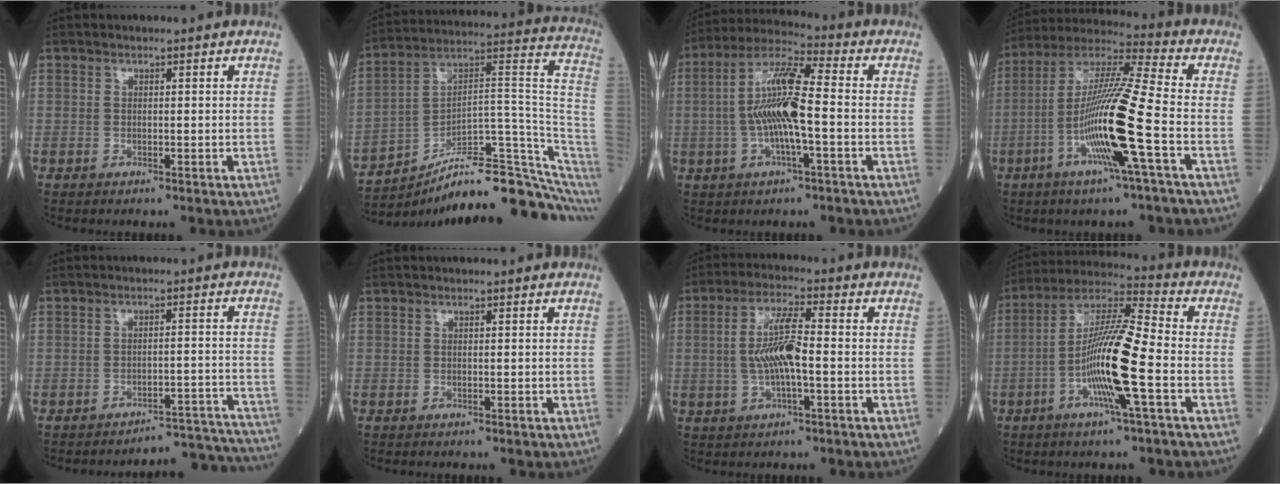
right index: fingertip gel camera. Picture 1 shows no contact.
{"total": 21.8, "force": [-15.9, 3.7, 14.5], "torque": [-0.135, 0.071, -0.232]}
{"total": 11.2, "force": [-1.2, 1.5, 11.1], "torque": [-0.219, 0.013, -0.029]}
{"total": 16.0, "force": [-4.7, -0.8, 15.2], "torque": [-0.300, -0.006, -0.099]}
{"total": 11.4, "force": [-11.4, -0.6, -0.9], "torque": [0.033, 0.031, -0.138]}
{"total": 0.0}
{"total": 7.8, "force": [-0.6, 1.3, 7.6], "torque": [-0.153, 0.005, -0.014]}
{"total": 13.9, "force": [-3.7, 0.4, 13.4], "torque": [-0.258, 0.002, -0.078]}